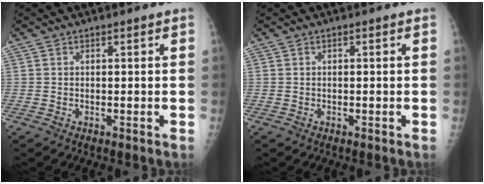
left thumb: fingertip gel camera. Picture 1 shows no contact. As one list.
[{"total": 0.0}]